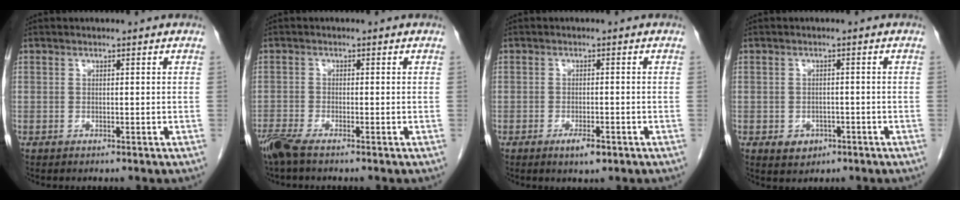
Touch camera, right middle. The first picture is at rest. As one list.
[{"total": 3.8, "force": [-2.9, 0.3, 2.4], "torque": [-0.053, -0.010, -0.061]}, {"total": 2.8, "force": [-1.6, 0.8, 2.2], "torque": [-0.038, -0.002, -0.023]}, {"total": 2.8, "force": [-1.3, 2.2, 1.1], "torque": [-0.015, 0.004, -0.009]}]